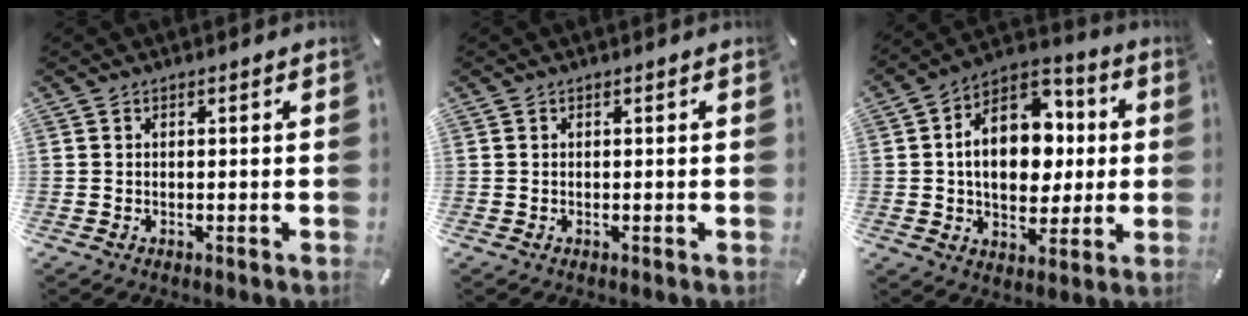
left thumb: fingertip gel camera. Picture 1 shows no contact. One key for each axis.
{"total": 0.0}
{"total": 16.2, "fx": 1.0, "fy": 11.8, "fz": 11.1, "tx": -0.181, "ty": -0.001, "tz": 0.020}